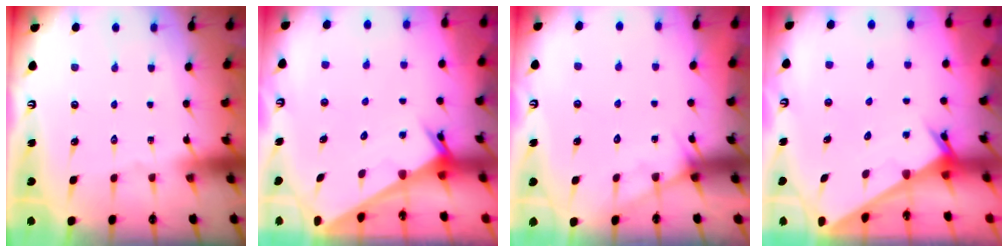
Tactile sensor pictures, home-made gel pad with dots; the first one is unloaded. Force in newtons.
{"total": 2.5, "press": 2.5, "slide": 0.1}
{"total": 5.4, "press": 5.4, "slide": 0.3}
{"total": 2.1, "press": 2.1, "slide": 0.2}